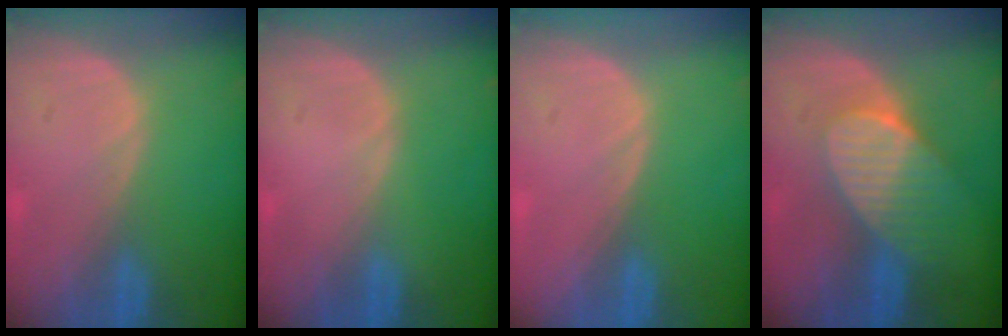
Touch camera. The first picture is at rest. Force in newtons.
{"total": 0.0}
{"total": 0.0}
{"total": 7.4, "press": 6.7, "slide": 3.1}